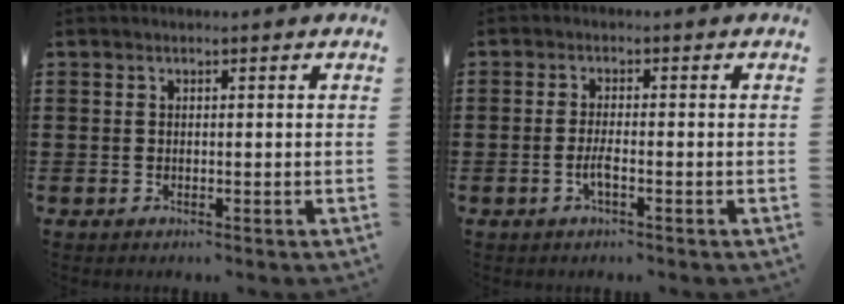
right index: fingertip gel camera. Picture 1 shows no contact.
{"total": 2.5, "force": [-1.0, 0.4, 2.3], "torque": [-0.048, -0.003, -0.020]}